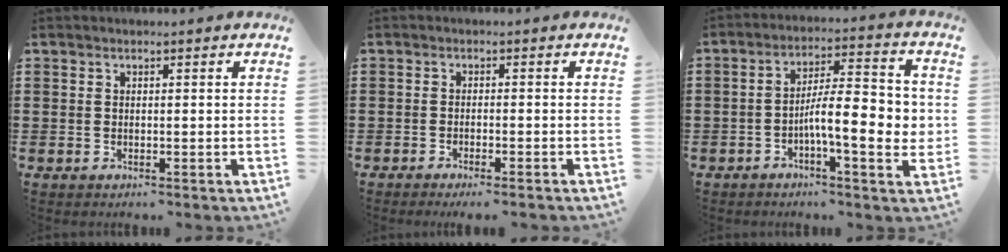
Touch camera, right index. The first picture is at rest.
{"total": 1.4, "force": [-1.2, -0.3, 0.7], "torque": [-0.012, -0.002, -0.022]}
{"total": 10.4, "force": [-1.6, 3.0, 9.8], "torque": [-0.152, -0.001, -0.029]}